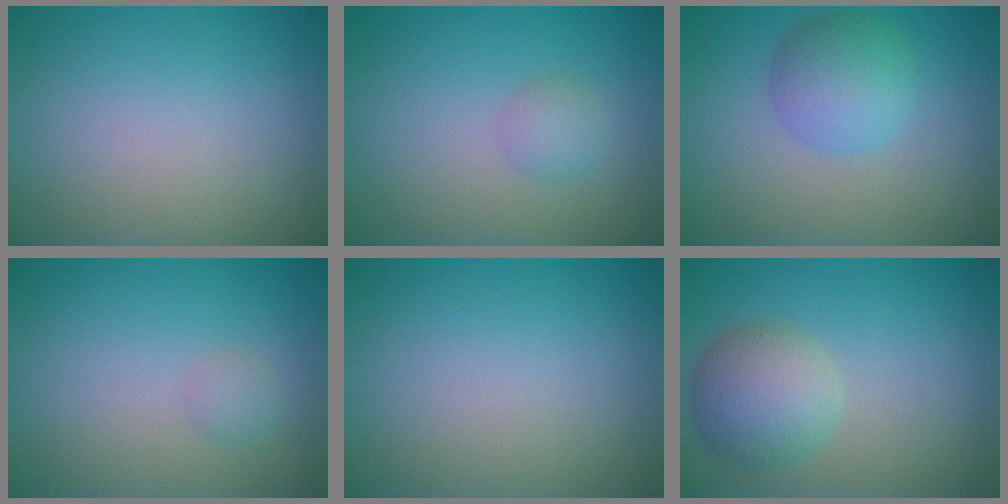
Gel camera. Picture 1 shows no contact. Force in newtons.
{"total": 1.6, "press": 1.6, "slide": 0.0}
{"total": 4.3, "press": 4.3, "slide": 0.0}
{"total": 1.0, "press": 1.0, "slide": 0.0}
{"total": 0.0}
{"total": 4.7, "press": 4.7, "slide": 0.1}